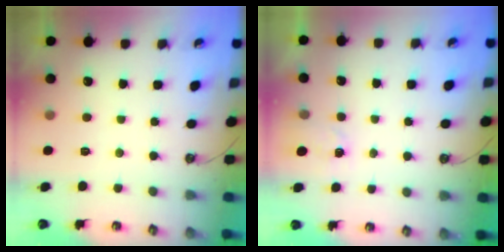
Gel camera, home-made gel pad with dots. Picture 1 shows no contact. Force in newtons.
{"total": 1.8, "press": 1.8, "slide": 0.3}